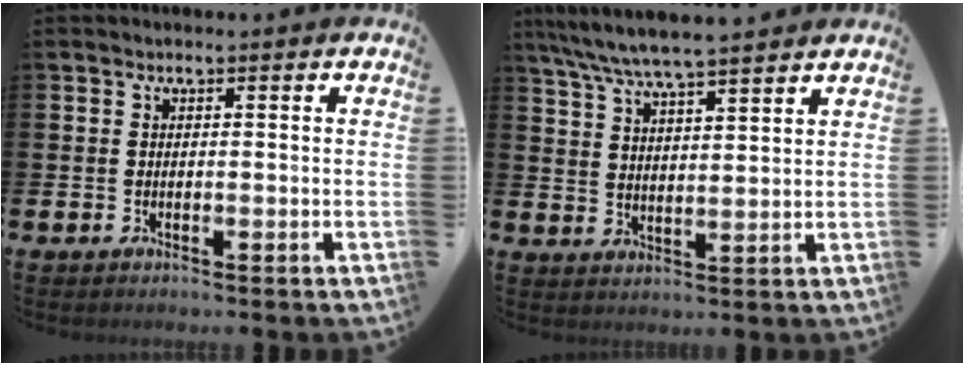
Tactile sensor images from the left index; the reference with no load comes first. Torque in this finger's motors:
{"motor_torque": [1.07, -1.07, 1.04, 0.21]}